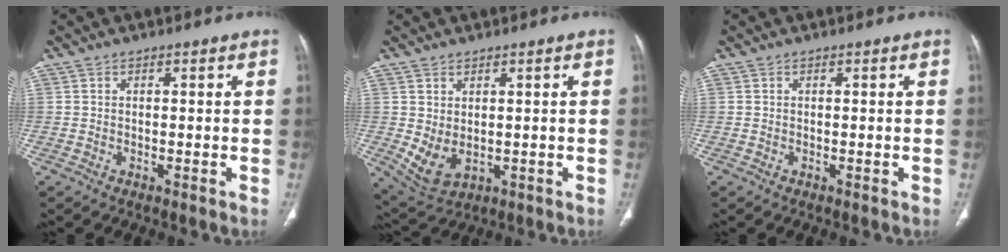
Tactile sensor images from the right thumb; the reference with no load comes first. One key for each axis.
{"total": 5.6, "fx": 0.1, "fy": 3.5, "fz": 4.3, "tx": -0.081, "ty": -0.006, "tz": 0.027}
{"total": 0.0}